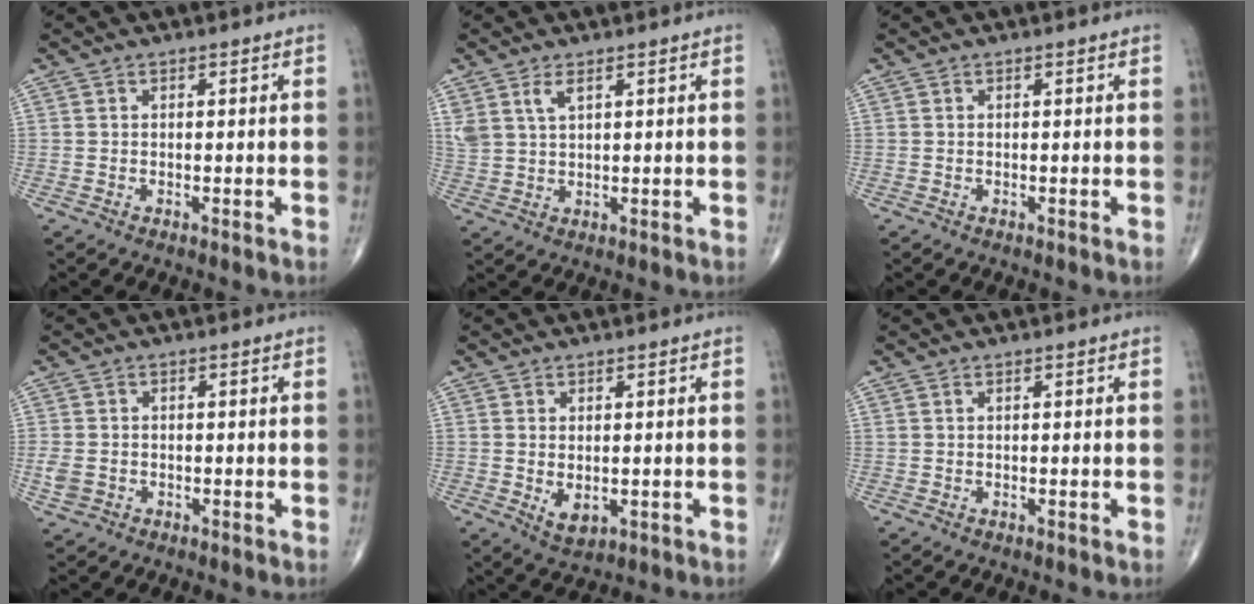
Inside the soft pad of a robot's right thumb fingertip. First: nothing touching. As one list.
[{"total": 4.3, "force": [2.4, 2.0, 3.0], "torque": [-0.065, -0.006, 0.056]}, {"total": 0.0}, {"total": 3.3, "force": [-0.9, 2.7, 1.8], "torque": [-0.043, 0.004, -0.013]}, {"total": 3.8, "force": [-0.4, 2.3, 2.9], "torque": [-0.039, -0.006, 0.007]}, {"total": 0.0}]